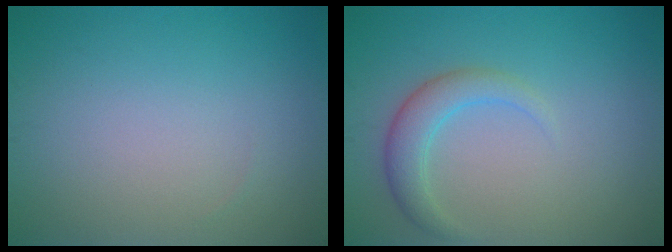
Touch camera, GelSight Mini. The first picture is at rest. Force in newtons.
{"total": 2.8, "press": 2.8, "slide": 0.2}